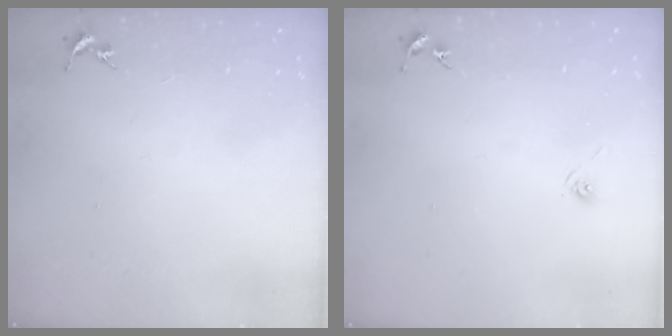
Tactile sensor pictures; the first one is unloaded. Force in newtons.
{"total": 3.1, "press": 2.6, "slide": 1.7}